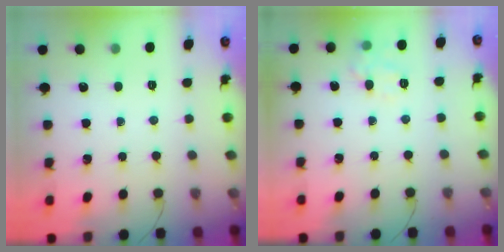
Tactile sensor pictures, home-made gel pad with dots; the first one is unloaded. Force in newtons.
{"total": 8.6, "press": 8.6, "slide": 1.0}